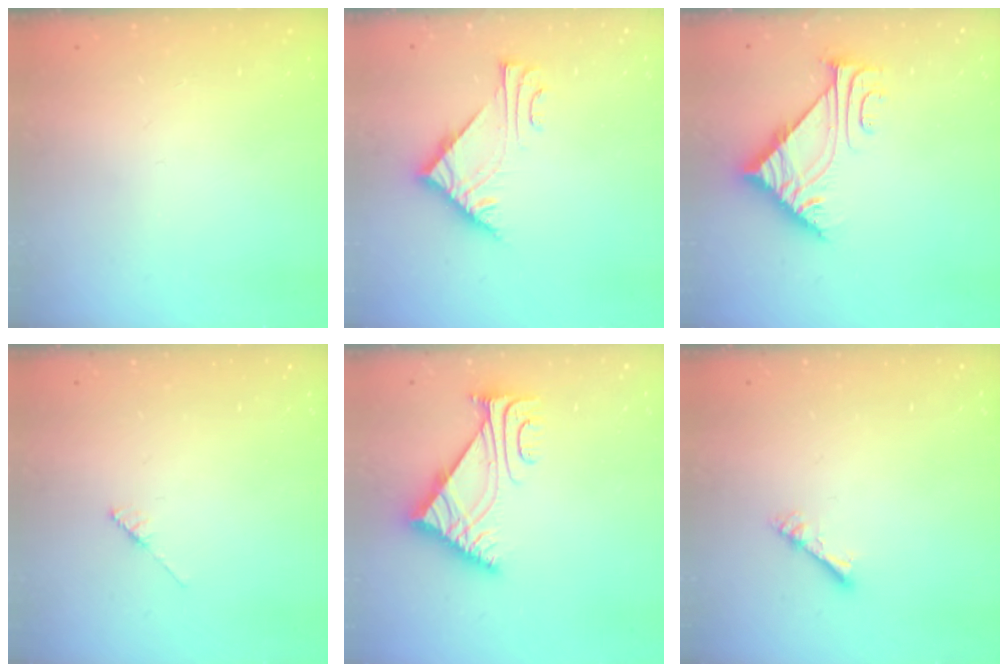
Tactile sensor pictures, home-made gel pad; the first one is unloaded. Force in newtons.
{"total": 6.3, "press": 6.2, "slide": 0.8}
{"total": 8.2, "press": 8.2, "slide": 0.5}
{"total": 2.2, "press": 2.2, "slide": 0.2}
{"total": 6.7, "press": 6.6, "slide": 0.9}
{"total": 2.8, "press": 2.8, "slide": 0.4}